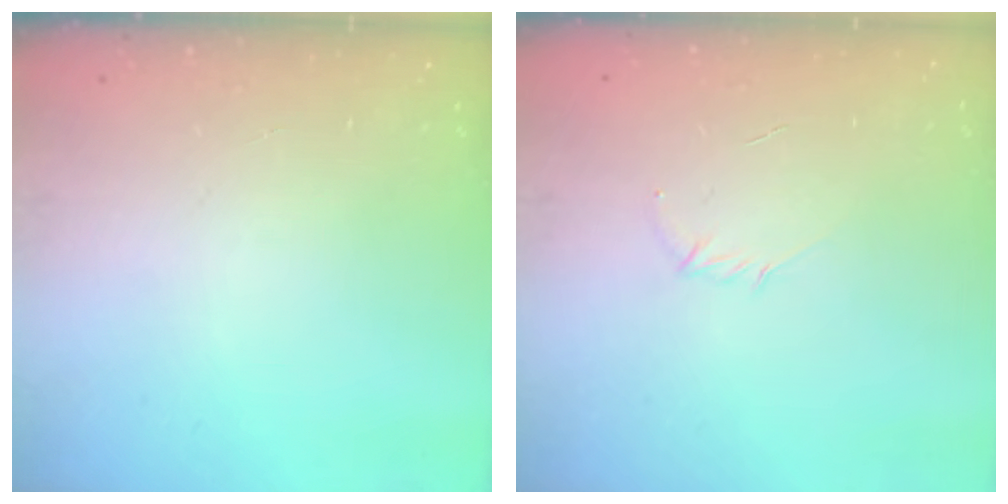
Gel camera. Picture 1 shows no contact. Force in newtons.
{"total": 2.8, "press": 2.7, "slide": 0.7}